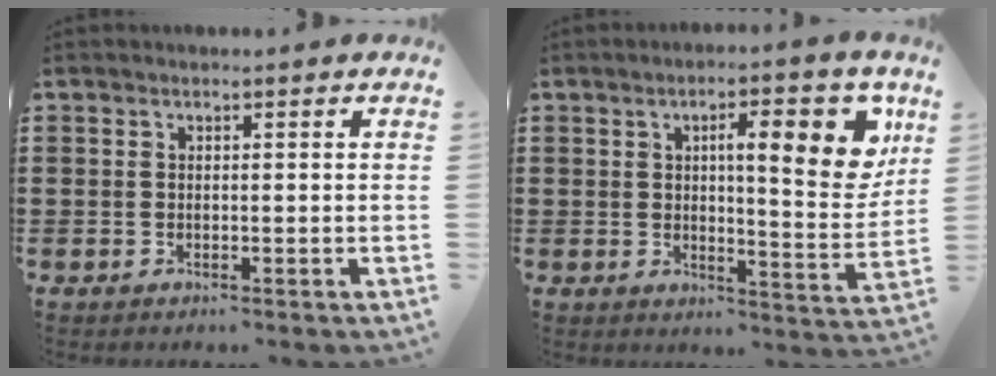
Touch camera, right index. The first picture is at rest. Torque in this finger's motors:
{"motor_torque": [0.66, 0.00, 0.40, 0.11]}